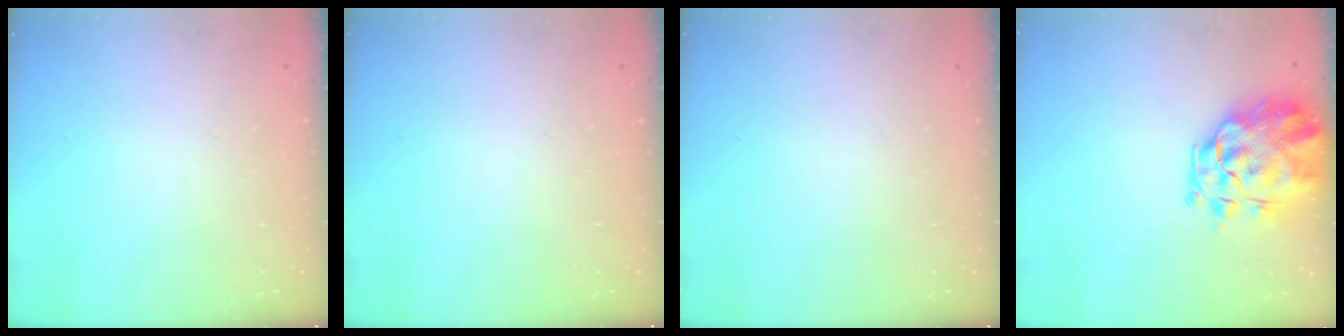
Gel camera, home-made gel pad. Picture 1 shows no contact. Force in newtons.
{"total": 0.0}
{"total": 0.0}
{"total": 3.5, "press": 3.2, "slide": 1.5}